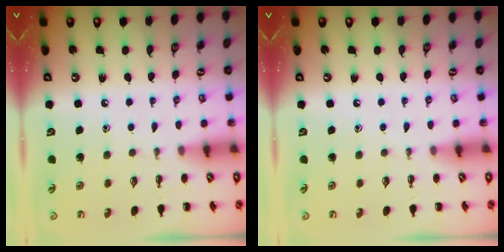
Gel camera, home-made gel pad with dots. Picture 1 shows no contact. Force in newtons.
{"total": 0.0}